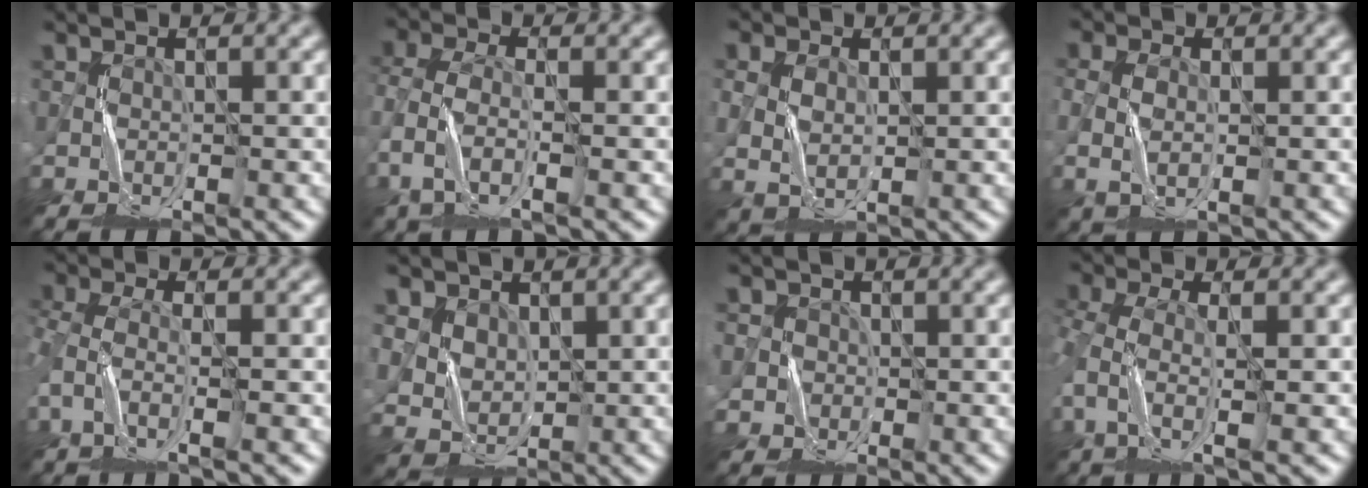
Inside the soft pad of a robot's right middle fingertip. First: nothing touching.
{"total": 4.0, "force": [-2.0, 1.9, 2.9], "torque": [-0.083, -0.003, -0.048]}
{"total": 2.2, "force": [0.0, 1.5, 1.6], "torque": [-0.042, -0.002, 0.004]}
{"total": 2.5, "force": [-0.6, 1.5, 1.9], "torque": [-0.049, -0.002, -0.009]}
{"total": 3.4, "force": [-1.6, 1.2, 2.7], "torque": [-0.074, -0.004, -0.039]}
{"total": 3.3, "force": [1.2, 2.7, 1.4], "torque": [-0.038, -0.003, 0.030]}
{"total": 2.3, "force": [0.0, 2.3, 0.0], "torque": [0.004, -0.001, -0.001]}
{"total": 4.0, "force": [-1.3, 1.7, 3.4], "torque": [-0.090, -0.002, -0.030]}